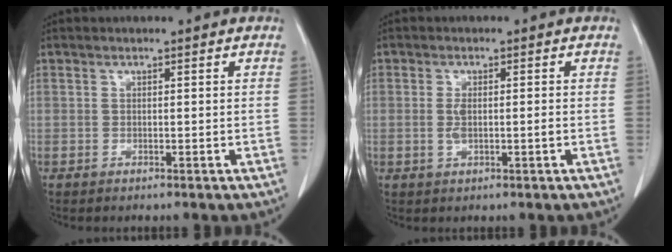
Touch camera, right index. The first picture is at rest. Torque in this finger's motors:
{"motor_torque": [0.04, 0.09, 0.10, 0.02]}